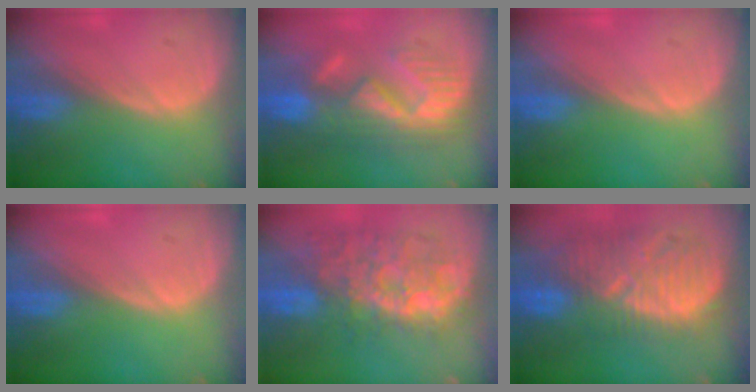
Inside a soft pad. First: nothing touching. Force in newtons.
{"total": 8.8, "press": 8.7, "slide": 1.5}
{"total": 0.0}
{"total": 0.0}
{"total": 10.5, "press": 9.9, "slide": 3.4}
{"total": 12.3, "press": 11.3, "slide": 4.8}